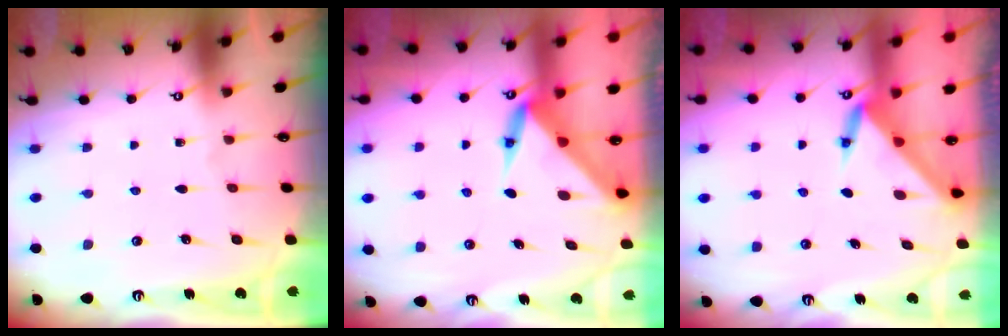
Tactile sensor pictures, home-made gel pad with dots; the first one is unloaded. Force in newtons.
{"total": 4.0, "press": 4.0, "slide": 0.1}
{"total": 3.4, "press": 3.4, "slide": 0.1}